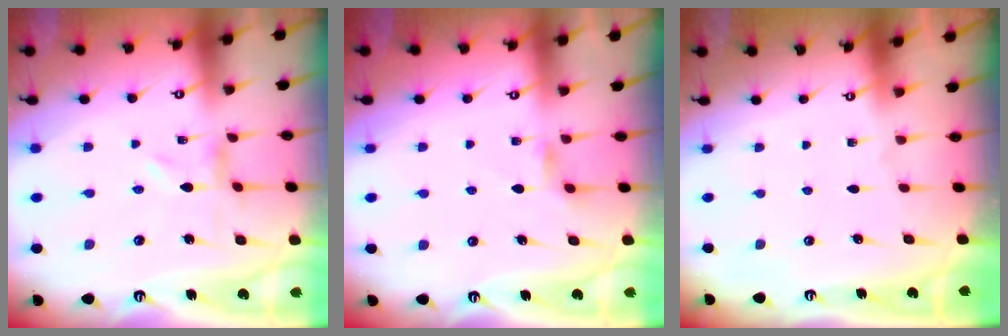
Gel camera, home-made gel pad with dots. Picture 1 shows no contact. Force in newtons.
{"total": 4.6, "press": 4.6, "slide": 0.6}
{"total": 0.0}